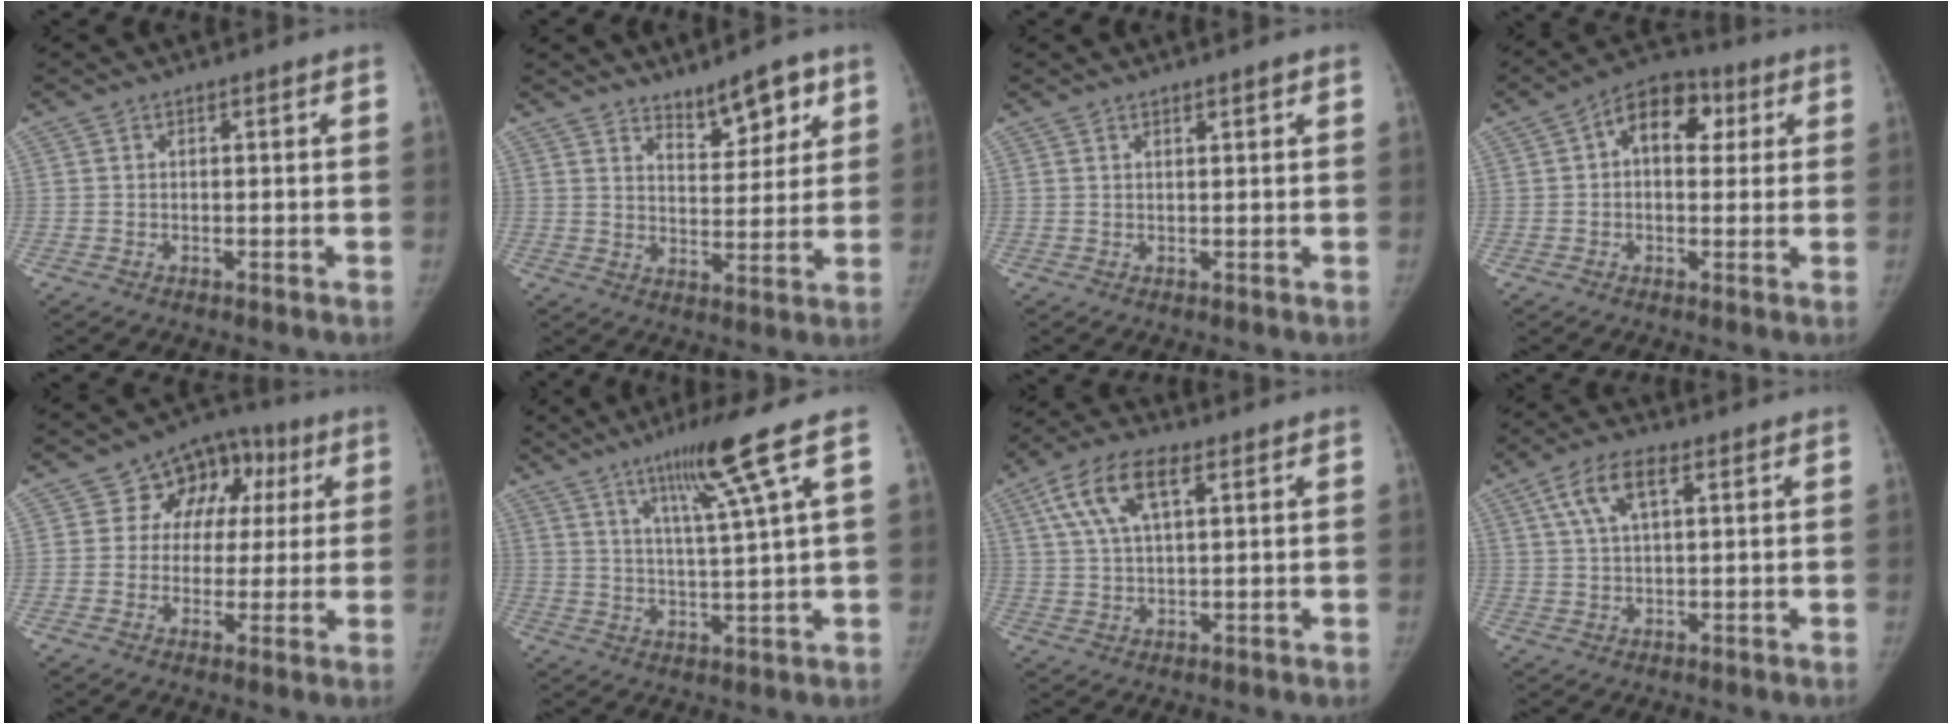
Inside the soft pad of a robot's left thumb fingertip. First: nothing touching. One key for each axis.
{"total": 7.9, "fx": 5.5, "fy": 3.2, "fz": 4.7, "tx": -0.038, "ty": -0.036, "tz": 0.086}
{"total": 1.1, "fx": 0.8, "fy": 0.1, "fz": 0.8, "tx": -0.011, "ty": -0.004, "tz": 0.013}
{"total": 10.0, "fx": 2.6, "fy": 6.6, "fz": 7.1, "tx": -0.070, "ty": 0.019, "tz": 0.027}
{"total": 10.8, "fx": 2.8, "fy": 9.0, "fz": 5.2, "tx": -0.008, "ty": 0.013, "tz": 0.029}
{"total": 10.5, "fx": 5.5, "fy": -1.4, "fz": 8.9, "tx": -0.150, "ty": -0.031, "tz": 0.098}
{"total": 10.0, "fx": 4.2, "fy": 4.3, "fz": 8.0, "tx": -0.159, "ty": 0.013, "tz": 0.077}
{"total": 6.9, "fx": 2.9, "fy": 2.9, "fz": 5.5, "tx": -0.109, "ty": 0.011, "tz": 0.053}